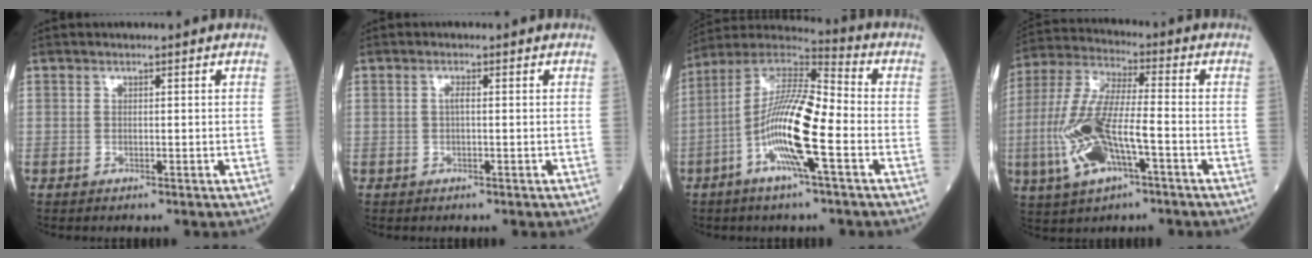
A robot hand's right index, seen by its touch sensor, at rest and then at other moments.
{"total": 1.1, "force": [0.1, 0.2, 1.1], "torque": [-0.021, 0.003, 0.000]}
{"total": 14.8, "force": [-4.2, 1.7, 14.1], "torque": [-0.276, 0.003, -0.086]}
{"total": 14.3, "force": [-4.1, 3.7, 13.2], "torque": [-0.294, -0.003, -0.075]}